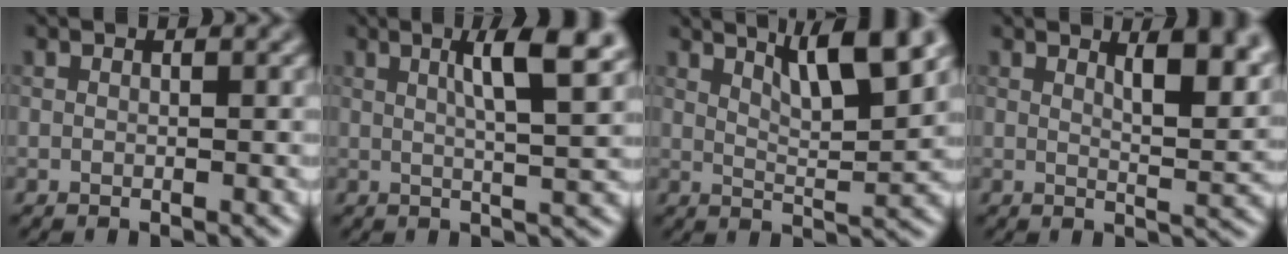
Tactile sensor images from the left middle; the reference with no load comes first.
{"total": 6.6, "force": [2.4, 1.4, 6.0], "torque": [-0.079, 0.008, 0.035]}
{"total": 6.6, "force": [3.9, 1.3, 5.2], "torque": [-0.076, 0.007, 0.061]}
{"total": 5.8, "force": [2.7, 2.0, 4.6], "torque": [-0.052, 0.001, 0.036]}